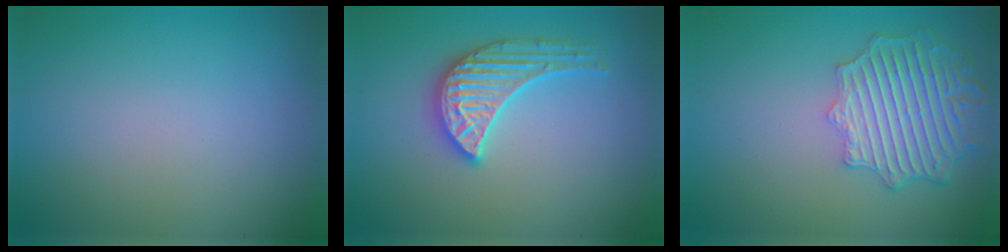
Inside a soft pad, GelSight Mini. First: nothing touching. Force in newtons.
{"total": 3.6, "press": 3.6, "slide": 0.4}
{"total": 6.3, "press": 5.2, "slide": 3.6}